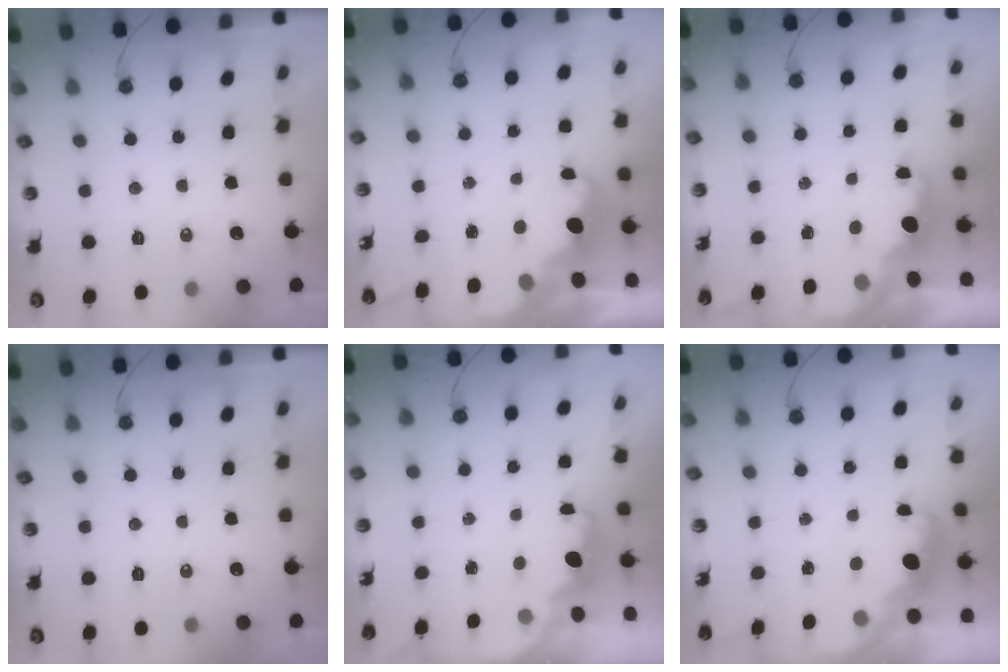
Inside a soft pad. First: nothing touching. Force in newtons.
{"total": 4.1, "press": 4.1, "slide": 0.6}
{"total": 2.0, "press": 2.0, "slide": 0.6}
{"total": 0.0}
{"total": 1.8, "press": 1.6, "slide": 0.7}
{"total": 2.6, "press": 2.6, "slide": 0.5}